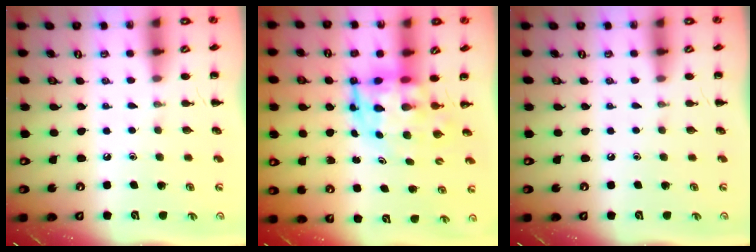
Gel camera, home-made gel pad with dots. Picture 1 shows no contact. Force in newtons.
{"total": 6.5, "press": 6.2, "slide": 2.1}
{"total": 0.0}